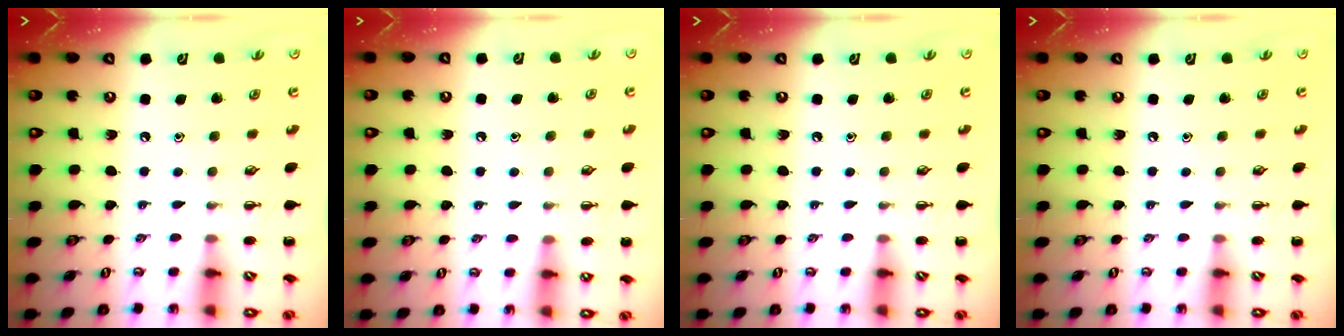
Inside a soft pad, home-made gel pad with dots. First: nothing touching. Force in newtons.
{"total": 5.6, "press": 5.3, "slide": 1.7}
{"total": 0.0}
{"total": 0.0}